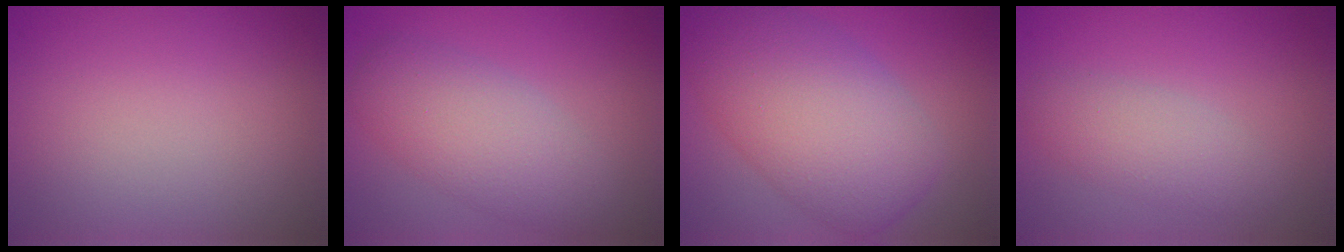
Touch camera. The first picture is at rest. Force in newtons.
{"total": 5.1, "press": 5.1, "slide": 0.2}
{"total": 9.3, "press": 9.3, "slide": 0.6}
{"total": 2.8, "press": 2.7, "slide": 0.3}